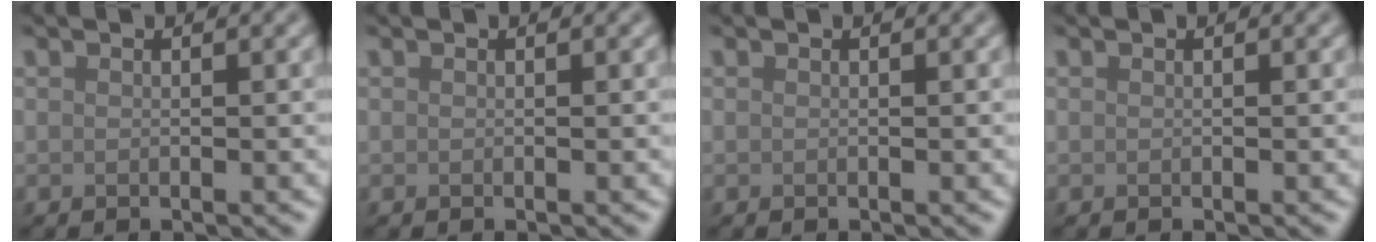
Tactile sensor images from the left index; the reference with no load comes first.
{"total": 0.0}
{"total": 0.0}
{"total": 0.0}